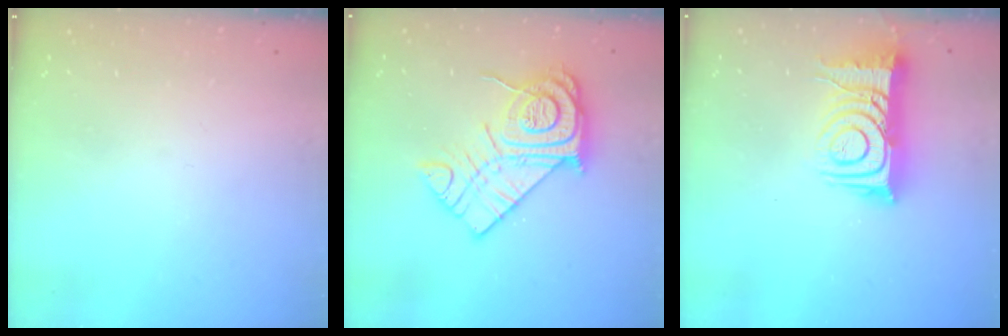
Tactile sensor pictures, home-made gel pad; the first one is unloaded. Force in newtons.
{"total": 17.3, "press": 17.2, "slide": 1.3}
{"total": 14.0, "press": 14.0, "slide": 1.0}